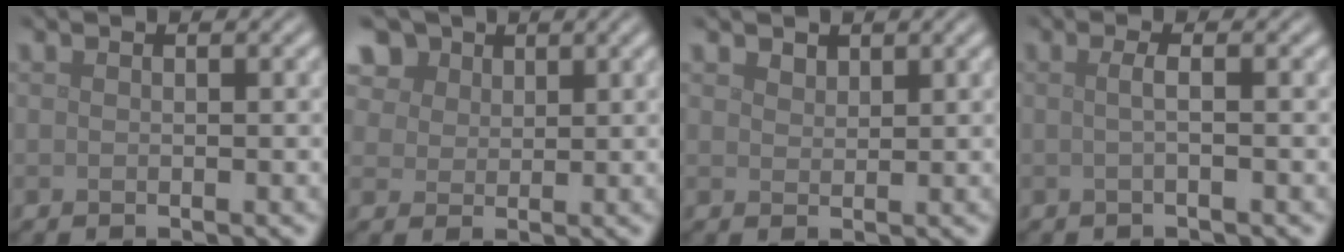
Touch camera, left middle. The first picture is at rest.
{"total": 8.0, "force": [4.9, 5.4, 3.4], "torque": [-0.101, 0.013, 0.081]}
{"total": 1.1, "force": [1.0, 0.4, 0.2], "torque": [-0.004, -0.002, 0.020]}
{"total": 1.5, "force": [0.0, 0.5, 1.4], "torque": [-0.019, 0.003, -0.005]}